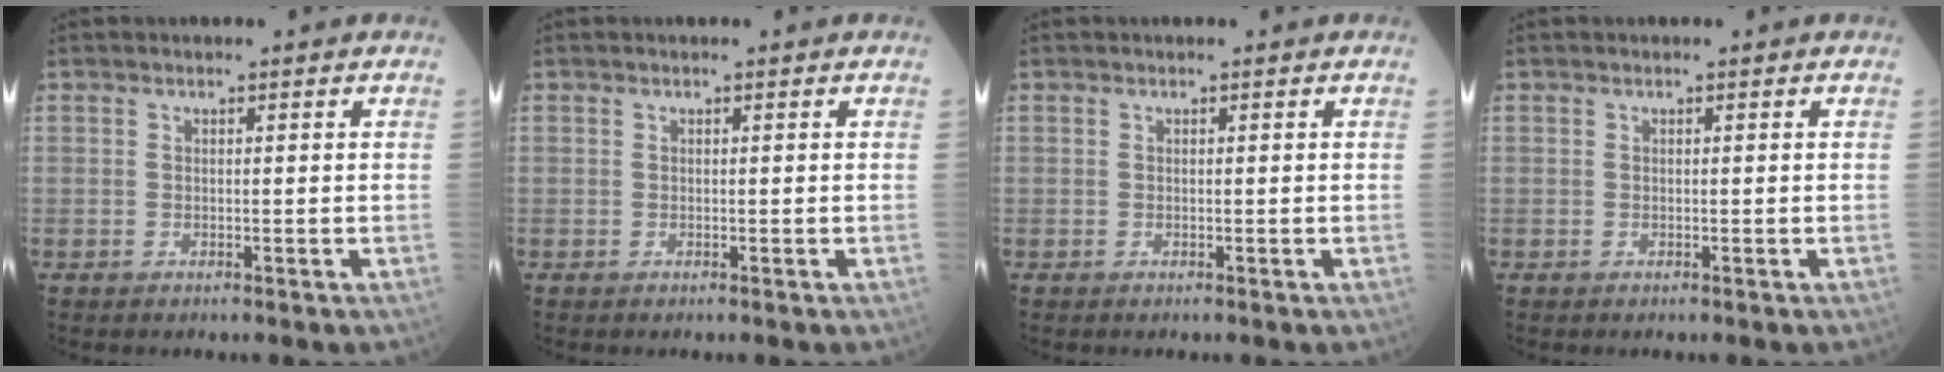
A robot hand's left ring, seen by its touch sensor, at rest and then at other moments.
{"total": 0.0}
{"total": 0.0}
{"total": 0.0}